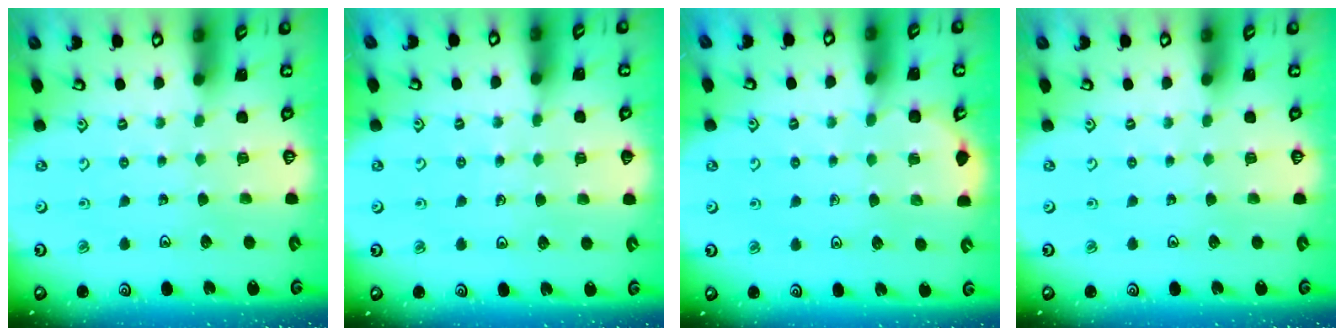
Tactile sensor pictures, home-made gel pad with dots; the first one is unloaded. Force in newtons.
{"total": 4.5, "press": 4.0, "slide": 2.0}
{"total": 4.9, "press": 4.6, "slide": 1.6}
{"total": 0.0}